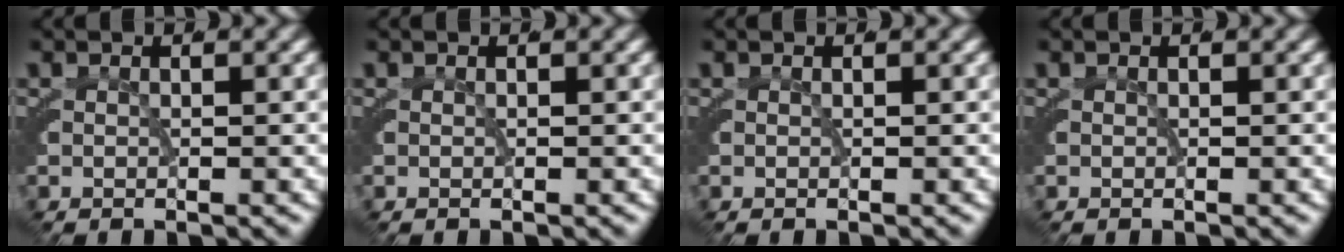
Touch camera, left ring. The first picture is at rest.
{"total": 0.0}
{"total": 0.0}
{"total": 0.0}